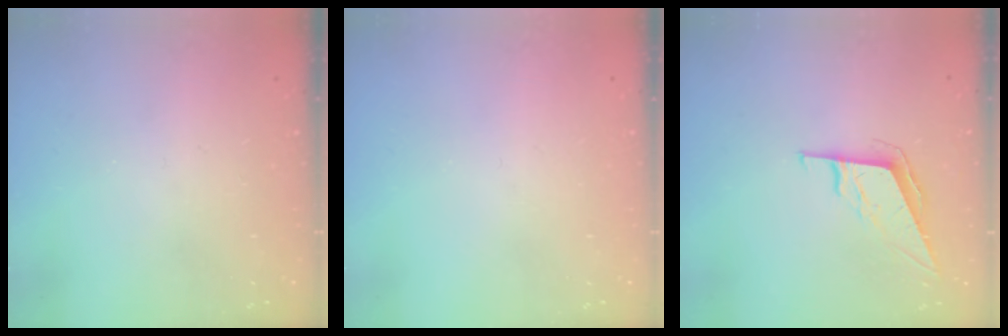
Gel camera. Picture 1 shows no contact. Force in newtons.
{"total": 0.0}
{"total": 7.4, "press": 7.1, "slide": 2.2}